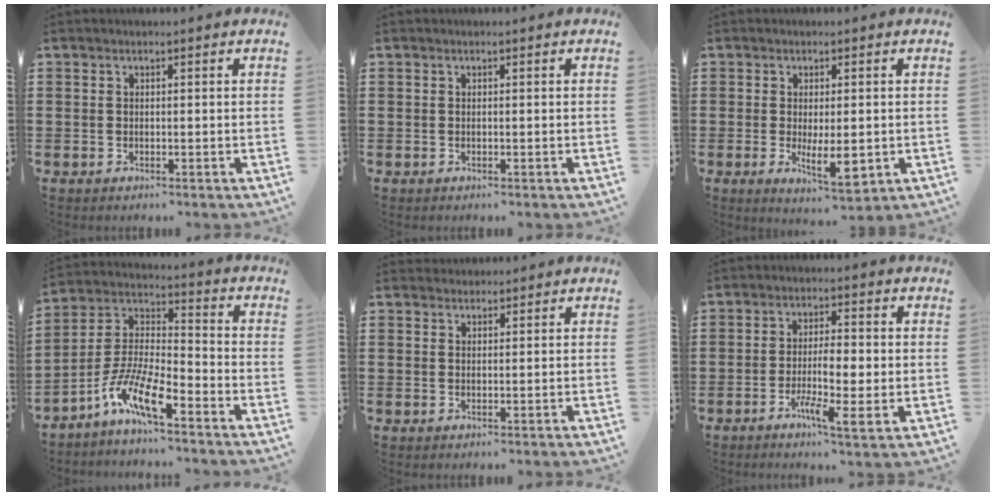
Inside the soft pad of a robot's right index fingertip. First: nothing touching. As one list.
[{"total": 0.0}, {"total": 6.5, "force": [-1.1, 2.1, 6.0], "torque": [-0.114, -0.009, -0.017]}, {"total": 9.6, "force": [-6.8, 2.2, 6.4], "torque": [-0.156, -0.012, -0.138]}, {"total": 1.2, "force": [1.1, 0.3, -0.2], "torque": [0.002, 0.003, 0.022]}, {"total": 5.8, "force": [-1.3, 1.3, 5.5], "torque": [-0.097, -0.002, -0.022]}]